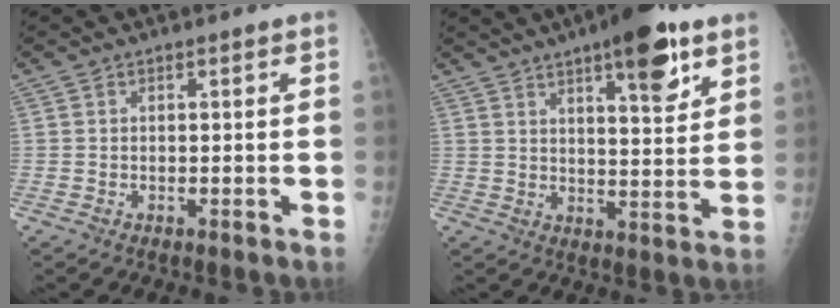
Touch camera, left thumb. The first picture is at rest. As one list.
[{"total": 13.2, "force": [7.6, 3.9, 10.0], "torque": [-0.118, -0.036, 0.106]}]